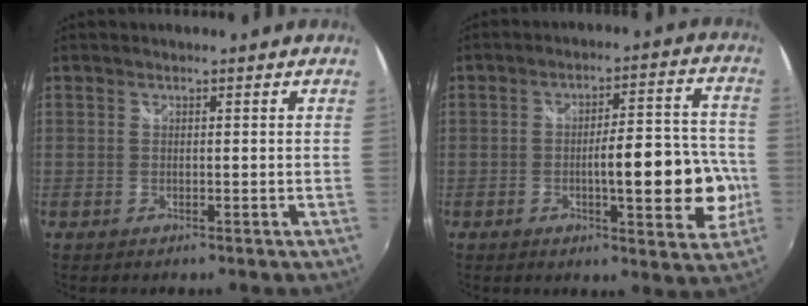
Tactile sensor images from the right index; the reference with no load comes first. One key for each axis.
{"total": 13.3, "fx": -3.0, "fy": 3.1, "fz": 12.6, "tx": -0.185, "ty": 0.002, "tz": -0.034}